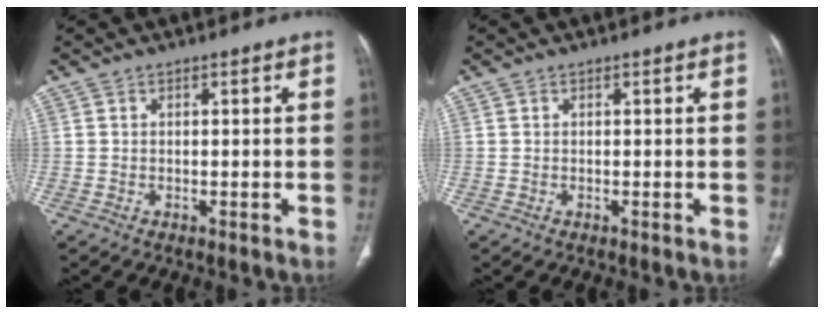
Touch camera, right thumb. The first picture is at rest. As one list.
[{"total": 0.0}]